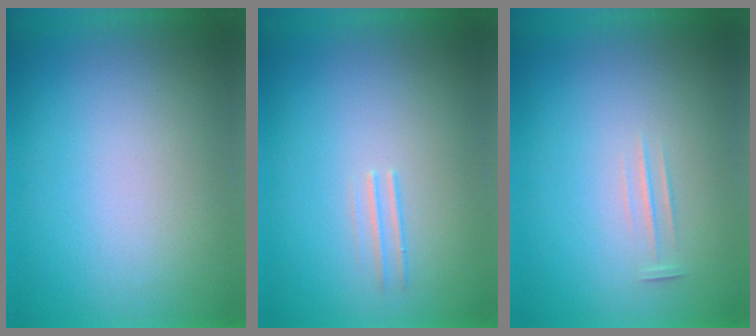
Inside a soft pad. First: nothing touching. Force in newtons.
{"total": 1.9}
{"total": 1.1}